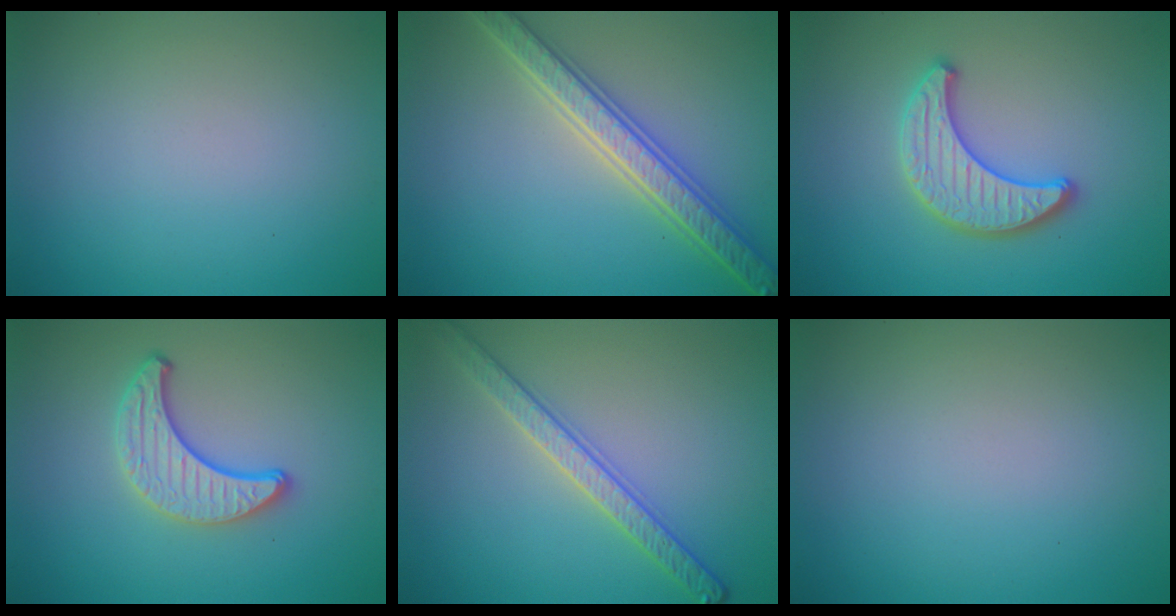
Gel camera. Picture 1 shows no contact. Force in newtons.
{"total": 5.5, "press": 5.4, "slide": 1.1}
{"total": 3.3, "press": 3.3, "slide": 0.2}
{"total": 3.7, "press": 3.2, "slide": 1.8}
{"total": 3.2, "press": 3.1, "slide": 0.5}
{"total": 0.0}